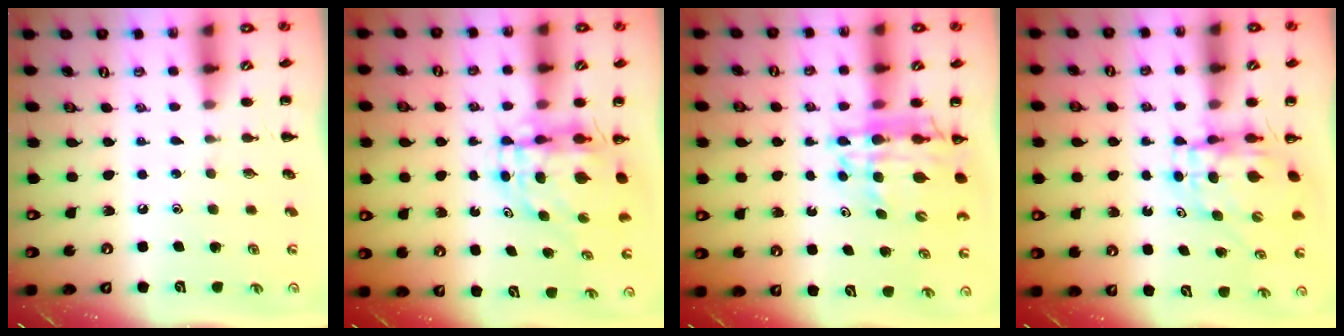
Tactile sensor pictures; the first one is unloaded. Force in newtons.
{"total": 6.2, "press": 6.1, "slide": 1.1}
{"total": 13.2, "press": 12.7, "slide": 3.8}
{"total": 5.2, "press": 5.2, "slide": 0.4}